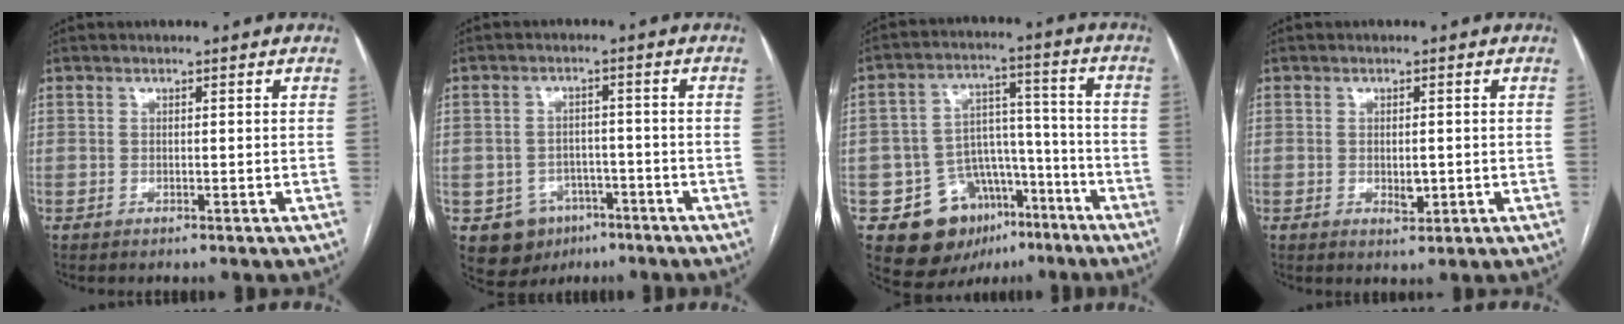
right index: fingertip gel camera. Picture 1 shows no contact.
{"total": 6.8, "force": [-3.5, 5.6, 1.5], "torque": [-0.024, 0.011, -0.041]}
{"total": 13.6, "force": [-7.4, 10.0, 5.4], "torque": [-0.067, 0.059, -0.101]}
{"total": 2.4, "force": [-0.3, 1.1, 2.0], "torque": [-0.035, -0.003, 0.001]}